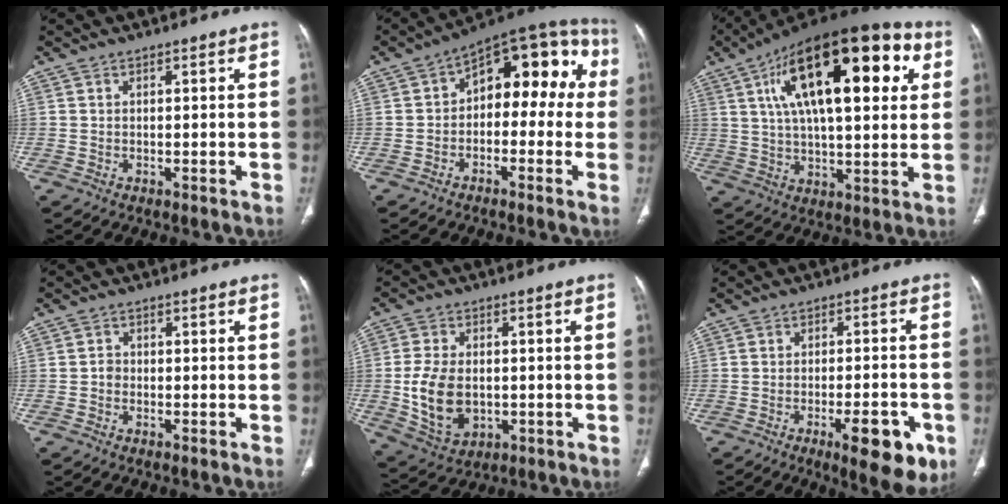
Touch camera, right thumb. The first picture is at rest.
{"total": 15.5, "force": [0.8, 9.2, 12.5], "torque": [-0.105, 0.057, -0.004]}
{"total": 27.9, "force": [9.2, 11.4, 23.7], "torque": [-0.364, 0.016, 0.136]}
{"total": 1.2, "force": [-0.4, 1.1, 0.5], "torque": [-0.003, 0.005, -0.010]}
{"total": 11.9, "force": [-1.0, 8.1, 8.6], "torque": [-0.154, -0.002, -0.004]}
{"total": 11.4, "force": [-5.1, 3.6, 9.6], "torque": [-0.114, 0.010, -0.064]}